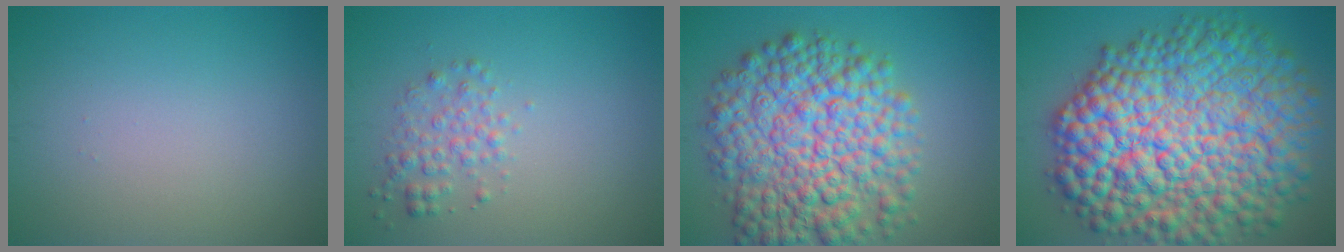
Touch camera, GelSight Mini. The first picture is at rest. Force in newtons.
{"total": 2.2, "press": 2.2, "slide": 0.1}
{"total": 11.7, "press": 11.7, "slide": 0.3}
{"total": 18.0, "press": 18.0, "slide": 0.1}